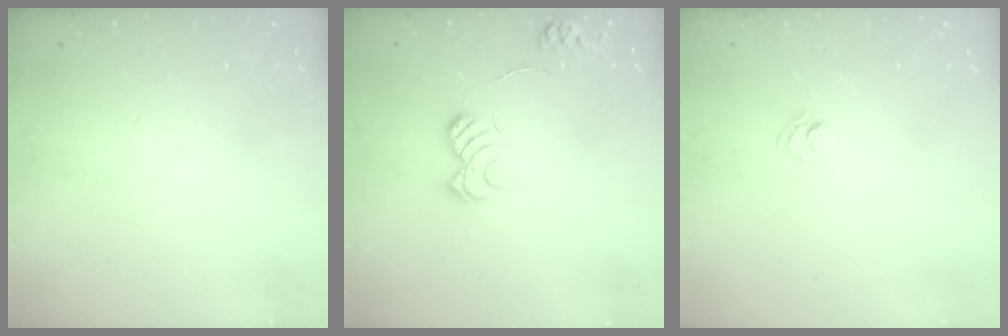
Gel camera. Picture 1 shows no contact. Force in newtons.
{"total": 9.8, "press": 9.7, "slide": 0.7}
{"total": 4.2, "press": 4.0, "slide": 1.2}